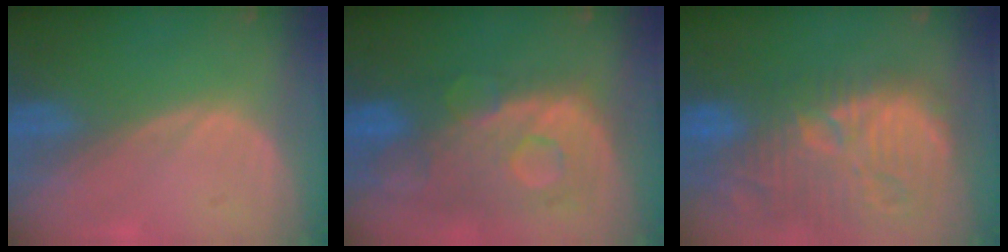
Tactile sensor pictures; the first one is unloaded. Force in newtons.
{"total": 11.2, "press": 9.7, "slide": 5.6}
{"total": 14.8, "press": 13.2, "slide": 6.8}